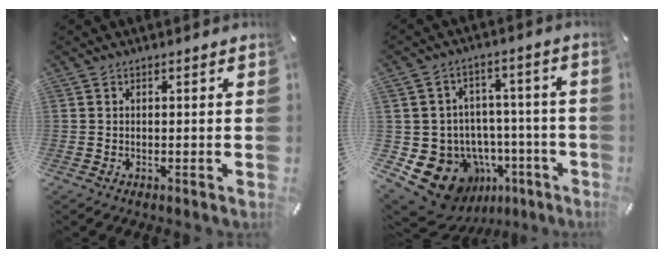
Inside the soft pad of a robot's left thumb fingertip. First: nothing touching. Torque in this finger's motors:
{"motor_torque": [1.18, 1.38, 0.46, 0.02, 0.25]}